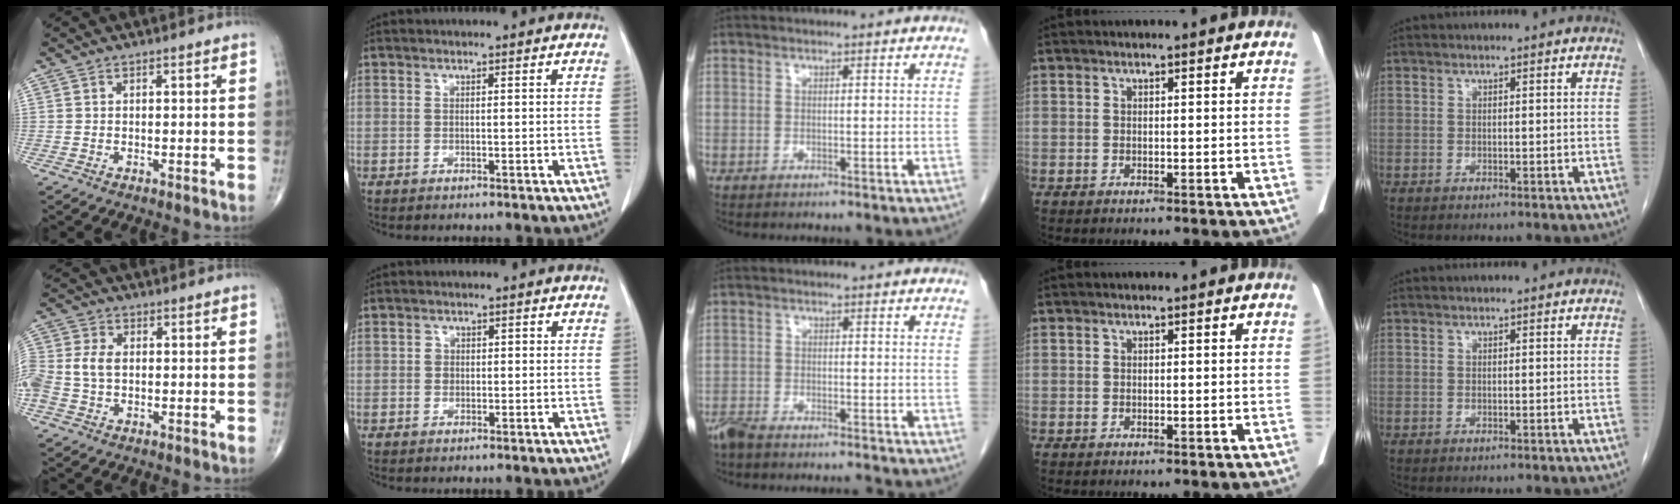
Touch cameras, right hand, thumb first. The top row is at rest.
{"thumb": {"total": 8.2, "force": [-0.3, 5.7, 5.9], "torque": [-0.150, 0.016, -0.008]}, "index": {"total": 1.5, "force": [0.1, 1.4, 0.5], "torque": [-0.006, 0.005, 0.004]}, "middle": {"total": 5.2, "force": [-4.9, -0.1, 1.5], "torque": [-0.026, -0.010, -0.084]}}